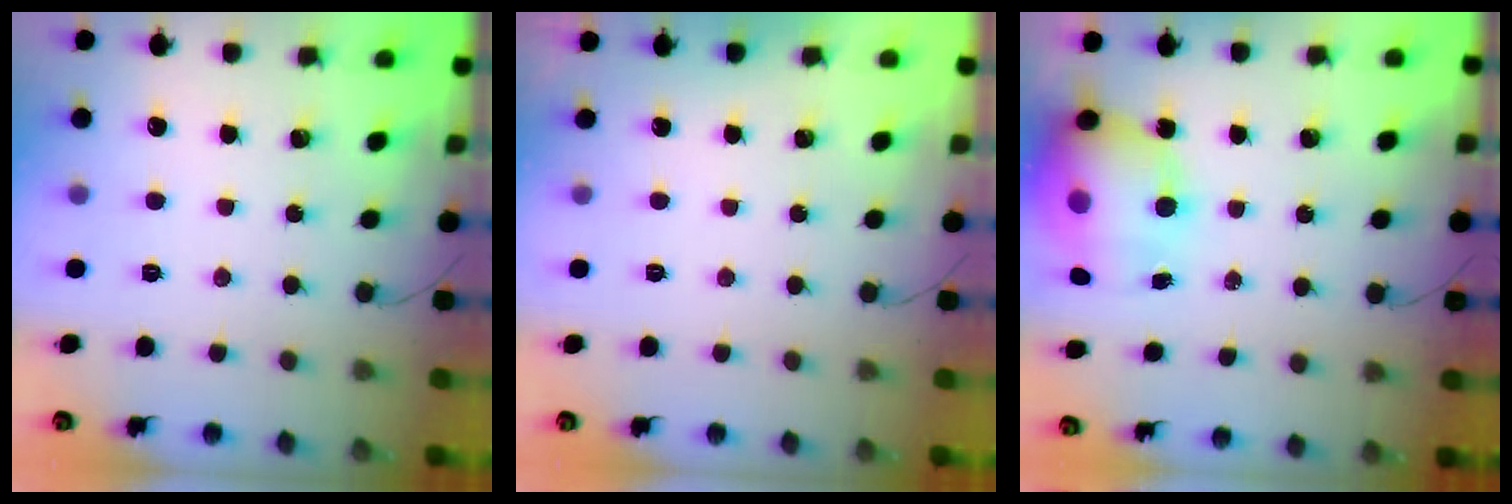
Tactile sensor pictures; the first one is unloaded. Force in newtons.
{"total": 0.0}
{"total": 16.6, "press": 16.1, "slide": 4.0}